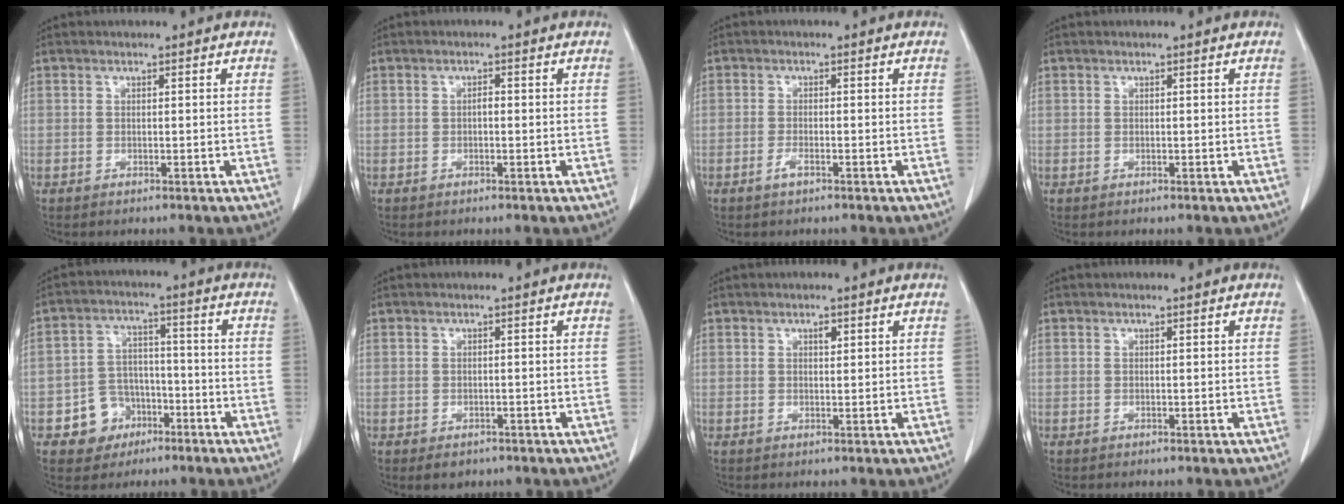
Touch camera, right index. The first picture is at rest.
{"total": 0.8, "force": [-0.1, 0.4, 0.7], "torque": [-0.011, 0.004, -0.003]}
{"total": 1.4, "force": [-0.9, 0.3, 1.1], "torque": [-0.021, 0.000, -0.017]}
{"total": 0.0}
{"total": 7.2, "force": [-3.4, 6.2, 1.5], "torque": [-0.023, 0.018, -0.048]}
{"total": 1.9, "force": [-1.1, 1.3, 0.7], "torque": [-0.008, 0.001, -0.007]}
{"total": 1.1, "force": [0.6, 0.5, 0.8], "torque": [-0.011, -0.002, 0.007]}
{"total": 0.0}